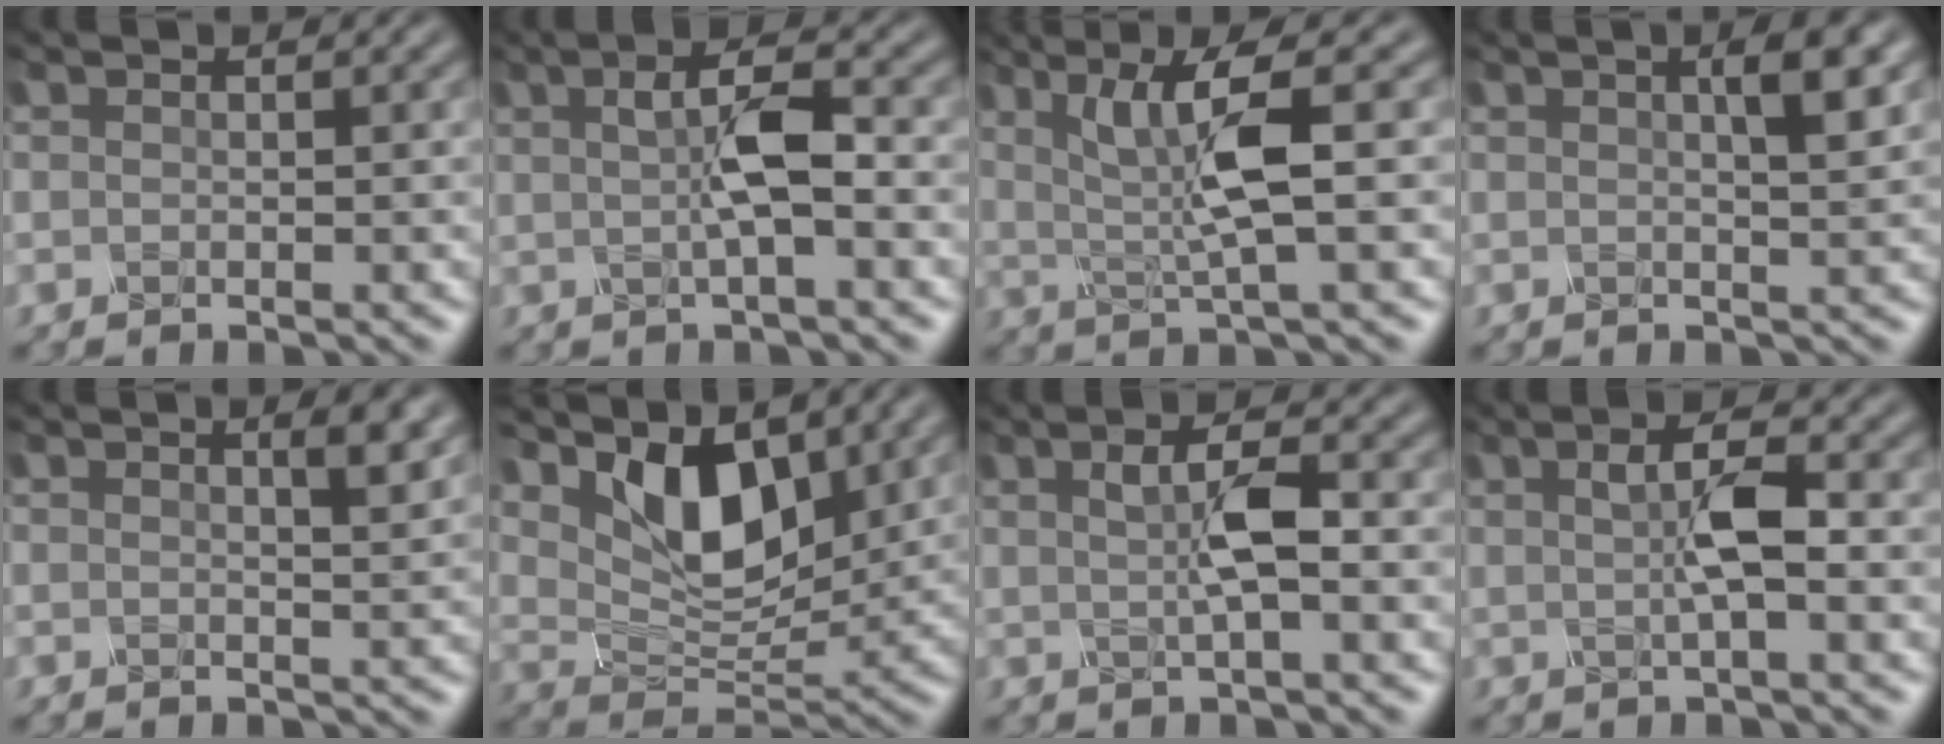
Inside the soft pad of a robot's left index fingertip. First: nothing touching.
{"total": 3.8, "force": [-0.3, 0.9, 3.7], "torque": [-0.070, 0.007, -0.007]}
{"total": 6.0, "force": [0.8, 0.9, 5.9], "torque": [-0.115, -0.001, 0.018]}
{"total": 3.4, "force": [1.1, 0.9, 3.1], "torque": [-0.035, 0.005, 0.012]}
{"total": 2.6, "force": [1.2, 0.8, 2.1], "torque": [-0.018, 0.004, 0.014]}
{"total": 7.6, "force": [3.6, 4.1, 5.4], "torque": [-0.094, -0.009, 0.059]}
{"total": 3.2, "force": [-0.2, 0.8, 3.1], "torque": [-0.057, 0.003, -0.004]}
{"total": 3.2, "force": [-0.2, 0.8, 3.1], "torque": [-0.056, 0.004, -0.005]}